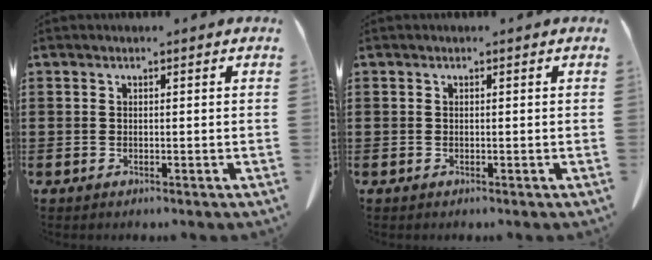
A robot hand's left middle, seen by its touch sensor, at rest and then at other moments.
{"total": 0.0}